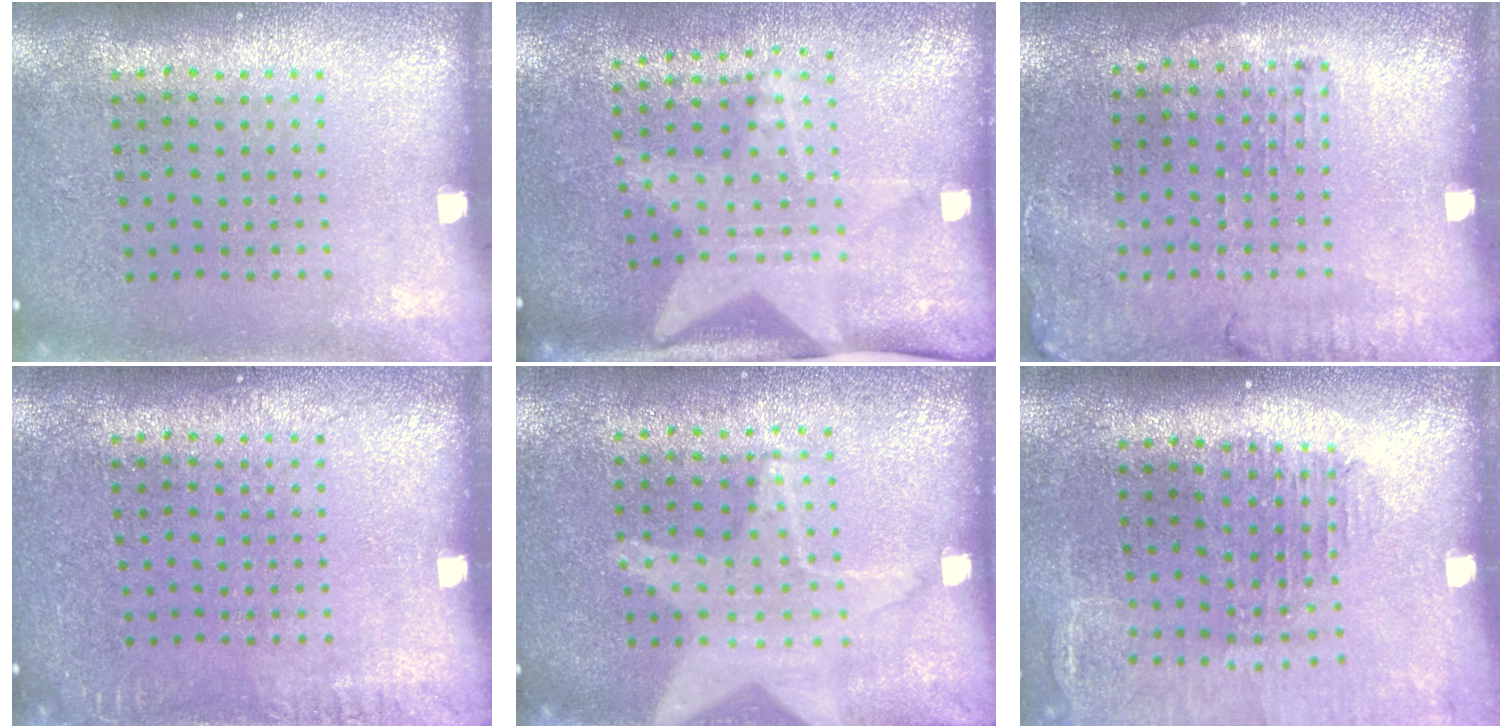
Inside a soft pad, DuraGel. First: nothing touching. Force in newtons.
{"total": 1.7, "press": 1.5, "slide": 0.7}
{"total": 1.2, "press": 1.1, "slide": 0.5}
{"total": 0.7, "press": 0.7, "slide": 0.1}
{"total": 1.1, "press": 1.1, "slide": 0.1}
{"total": 1.5, "press": 1.5, "slide": 0.0}